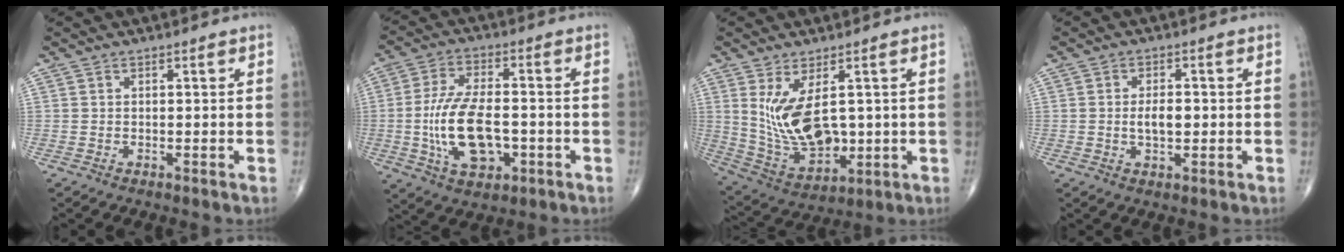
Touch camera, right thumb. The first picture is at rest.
{"total": 13.8, "force": [-2.4, 7.0, 11.6], "torque": [-0.219, 0.009, -0.037]}
{"total": 12.7, "force": [2.0, 6.8, 10.5], "torque": [-0.180, -0.021, 0.061]}
{"total": 4.1, "force": [-0.2, 2.1, 3.5], "torque": [-0.060, -0.001, -0.003]}